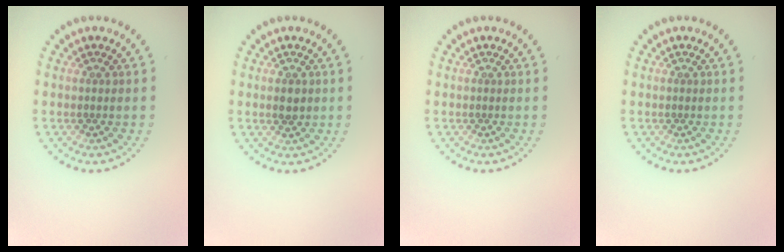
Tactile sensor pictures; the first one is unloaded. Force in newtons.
{"total": 1.5, "press": 1.5, "slide": 0.0}
{"total": 0.0}
{"total": 0.0}